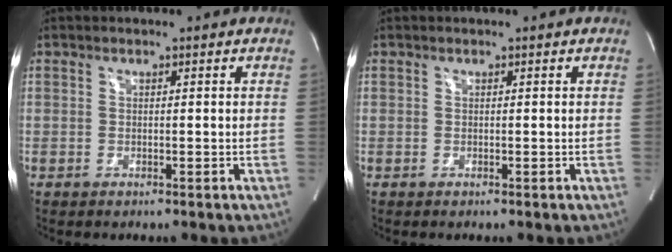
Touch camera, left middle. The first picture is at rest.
{"total": 0.0}